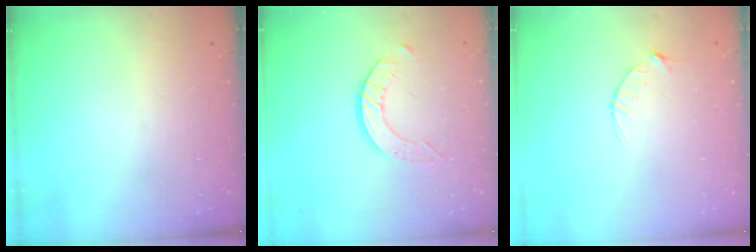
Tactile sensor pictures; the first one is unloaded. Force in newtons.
{"total": 5.0, "press": 5.0, "slide": 0.4}
{"total": 2.9, "press": 2.9, "slide": 0.4}